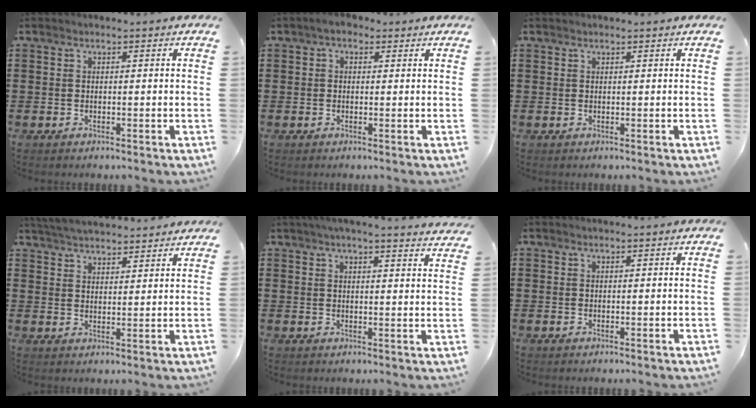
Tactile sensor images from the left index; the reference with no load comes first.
{"total": 1.5, "force": [0.6, 1.1, 0.9], "torque": [-0.021, 0.007, 0.010]}
{"total": 0.0}
{"total": 4.2, "force": [4.2, -0.1, 0.5], "torque": [-0.024, -0.014, 0.077]}
{"total": 3.7, "force": [3.4, -0.6, 1.3], "torque": [-0.036, -0.009, 0.059]}
{"total": 0.0}